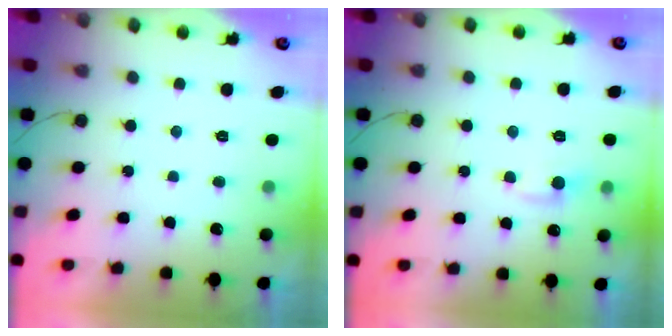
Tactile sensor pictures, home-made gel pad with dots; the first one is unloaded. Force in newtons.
{"total": 4.6, "press": 4.6, "slide": 0.6}